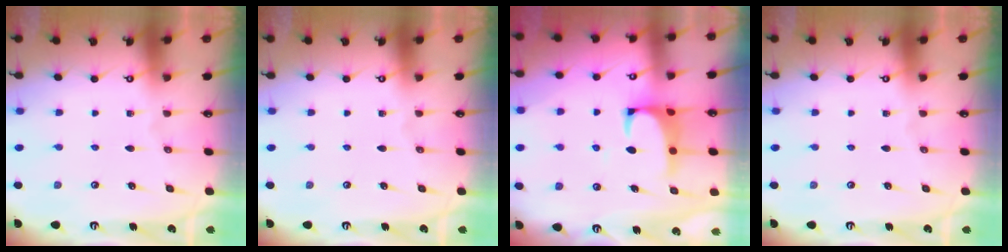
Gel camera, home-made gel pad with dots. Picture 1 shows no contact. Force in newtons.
{"total": 0.0}
{"total": 1.5, "press": 1.3, "slide": 0.8}
{"total": 0.6, "press": 0.6, "slide": 0.1}